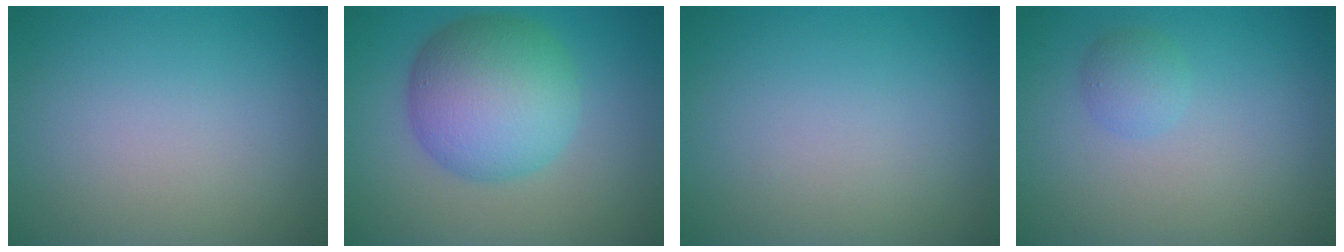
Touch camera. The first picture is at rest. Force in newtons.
{"total": 8.4, "press": 8.4, "slide": 0.0}
{"total": 0.0}
{"total": 1.5, "press": 1.5, "slide": 0.1}